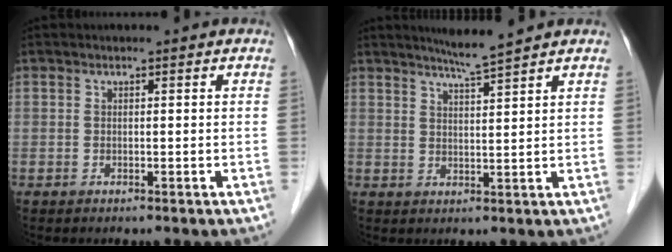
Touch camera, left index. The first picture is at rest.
{"total": 4.2, "force": [3.7, -1.2, 1.7], "torque": [-0.033, -0.008, 0.069]}